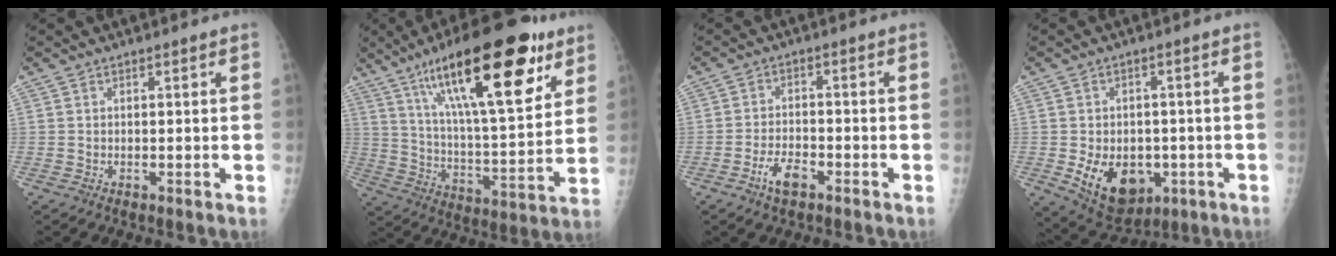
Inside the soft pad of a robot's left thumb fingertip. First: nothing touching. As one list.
[{"total": 27.1, "force": [14.8, 8.2, 21.2], "torque": [-0.317, -0.042, 0.244]}, {"total": 5.0, "force": [-3.0, 2.2, 3.3], "torque": [-0.061, 0.017, -0.052]}, {"total": 12.4, "force": [-3.2, 8.9, 8.0], "torque": [-0.099, 0.002, -0.025]}]